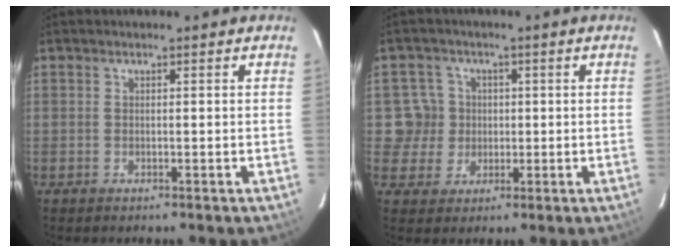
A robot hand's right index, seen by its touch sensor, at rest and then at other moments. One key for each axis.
{"total": 5.6, "fx": 0.2, "fy": 5.5, "fz": 0.3, "tx": 0.000, "ty": 0.014, "tz": 0.003}